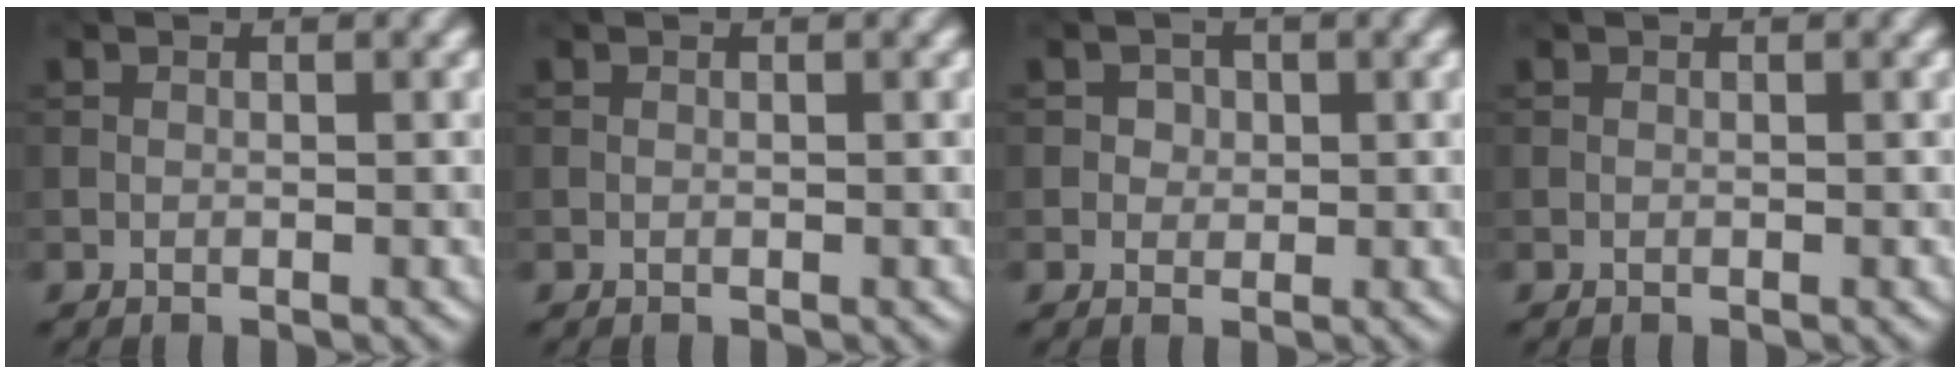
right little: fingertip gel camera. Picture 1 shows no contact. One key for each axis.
{"total": 0.0}
{"total": 1.4, "fx": 0.3, "fy": 1.2, "fz": 0.5, "tx": -0.002, "ty": 0.001, "tz": 0.005}
{"total": 0.0}